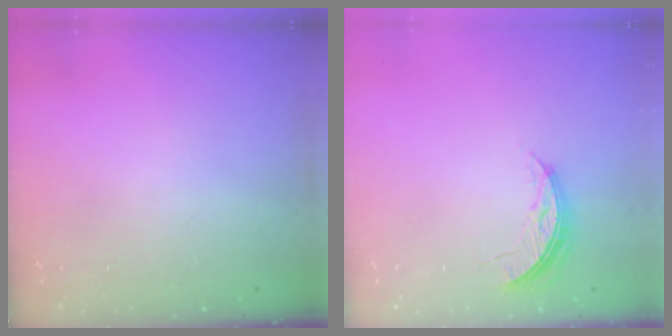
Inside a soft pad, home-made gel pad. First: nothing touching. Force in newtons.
{"total": 5.1, "press": 5.1, "slide": 0.4}